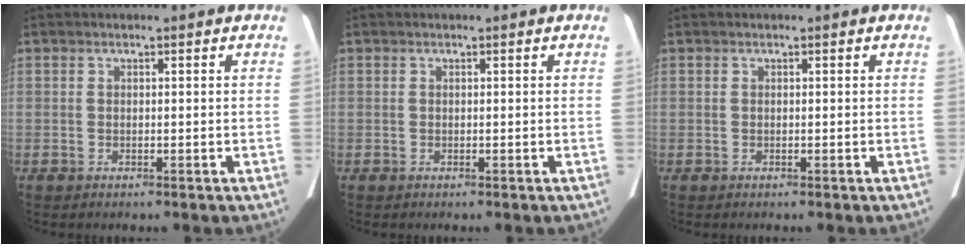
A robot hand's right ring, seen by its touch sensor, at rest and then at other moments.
{"total": 0.0}
{"total": 0.0}